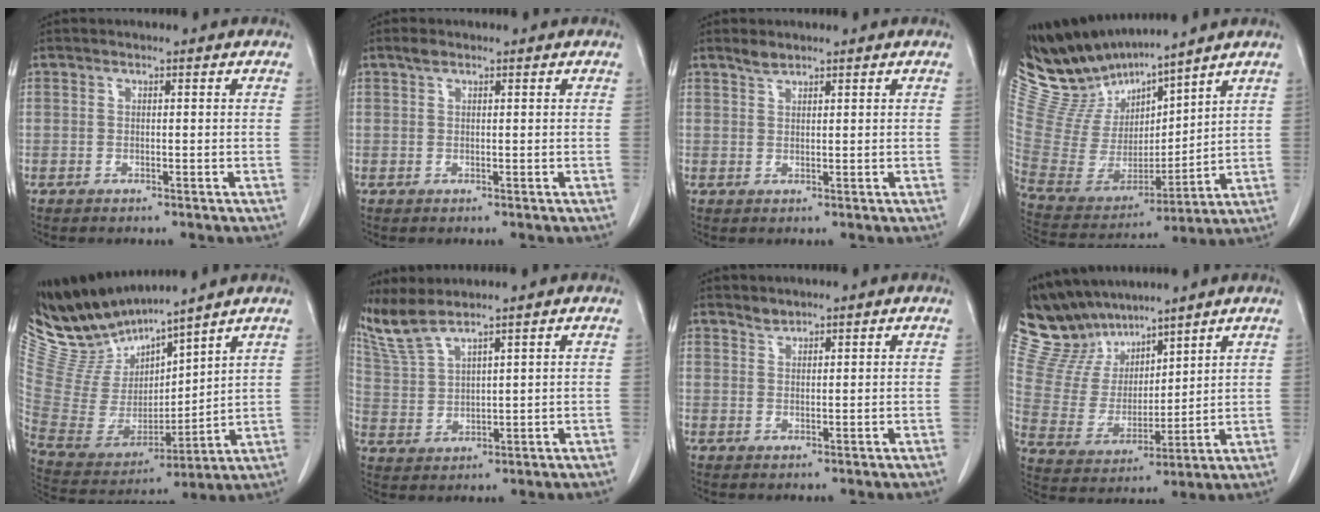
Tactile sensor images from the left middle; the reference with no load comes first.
{"total": 1.0, "force": [0.8, 0.4, 0.5], "torque": [-0.012, 0.008, 0.015]}
{"total": 1.5, "force": [1.4, 0.3, 0.4], "torque": [-0.011, 0.000, 0.029]}
{"total": 13.5, "force": [12.9, 1.7, 3.6], "torque": [-0.095, -0.006, 0.269]}
{"total": 12.0, "force": [11.7, 0.4, 2.6], "torque": [-0.082, -0.006, 0.256]}
{"total": 5.6, "force": [5.2, -0.2, 2.1], "torque": [-0.063, 0.001, 0.122]}
{"total": 1.2, "force": [1.2, 0.2, -0.1], "torque": [0.001, -0.003, 0.023]}
{"total": 12.3, "force": [11.1, 4.4, 2.9], "torque": [-0.082, 0.020, 0.227]}